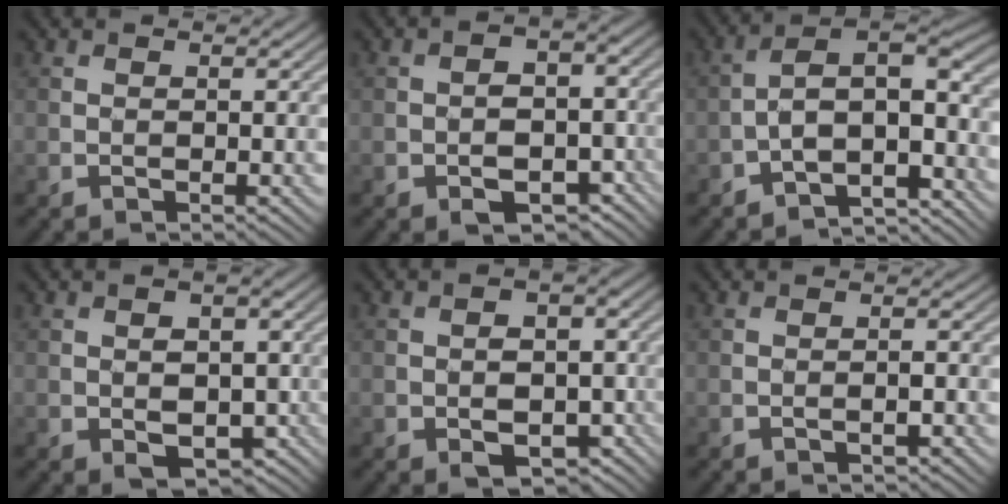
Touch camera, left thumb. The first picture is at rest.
{"total": 7.4, "force": [-3.2, 4.9, 4.5], "torque": [-0.058, -0.014, -0.038]}
{"total": 9.6, "force": [-5.0, 3.8, 7.3], "torque": [-0.105, 0.000, -0.090]}
{"total": 6.0, "force": [-1.1, 4.4, 4.0], "torque": [-0.054, -0.019, -0.006]}
{"total": 6.9, "force": [-2.3, 4.8, 4.4], "torque": [-0.054, -0.019, -0.023]}
{"total": 1.3, "force": [-0.8, 0.2, 1.0], "torque": [-0.017, 0.005, -0.015]}